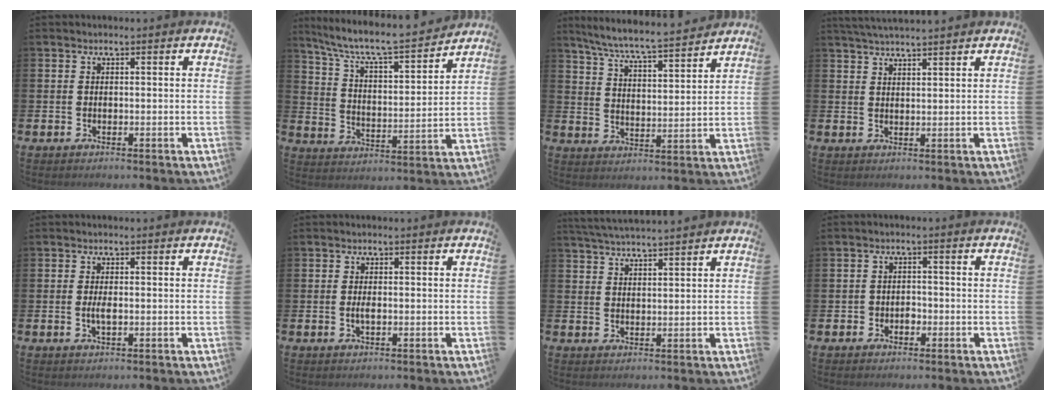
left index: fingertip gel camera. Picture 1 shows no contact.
{"total": 7.9, "force": [7.1, 1.1, 3.2], "torque": [-0.095, -0.051, 0.117]}
{"total": 7.1, "force": [6.7, -0.1, 2.3], "torque": [-0.071, -0.047, 0.114]}
{"total": 3.1, "force": [3.0, -0.2, 0.5], "torque": [-0.016, -0.009, 0.056]}
{"total": 1.9, "force": [-0.1, 0.7, 1.8], "torque": [-0.028, -0.001, -0.005]}
{"total": 1.4, "force": [-0.1, 0.5, 1.3], "torque": [-0.019, 0.000, -0.005]}
{"total": 3.7, "force": [3.7, -0.3, 0.4], "torque": [-0.026, -0.012, 0.069]}
{"total": 1.7, "force": [-0.8, 1.4, 0.6], "torque": [-0.009, 0.001, -0.020]}